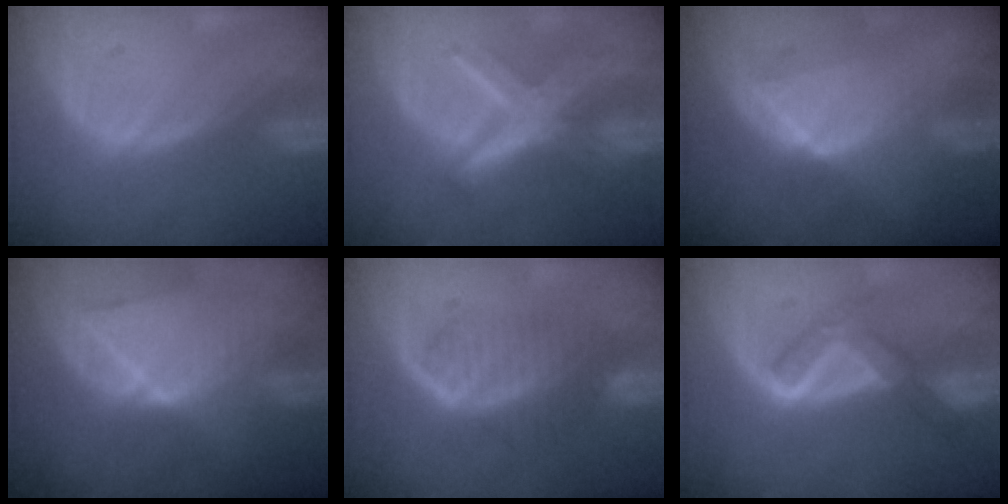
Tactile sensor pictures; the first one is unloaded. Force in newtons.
{"total": 8.2, "press": 8.2, "slide": 0.7}
{"total": 6.6, "press": 6.6, "slide": 0.1}
{"total": 9.2, "press": 8.2, "slide": 4.2}
{"total": 6.3, "press": 6.2, "slide": 1.3}
{"total": 5.4, "press": 5.4, "slide": 0.7}